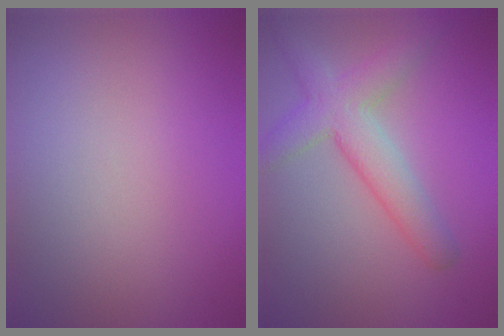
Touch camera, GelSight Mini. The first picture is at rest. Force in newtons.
{"total": 4.7, "press": 4.7, "slide": 0.2}